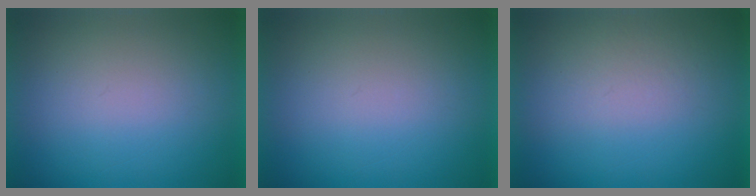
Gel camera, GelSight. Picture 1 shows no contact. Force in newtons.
{"total": 0.0}
{"total": 4.2}